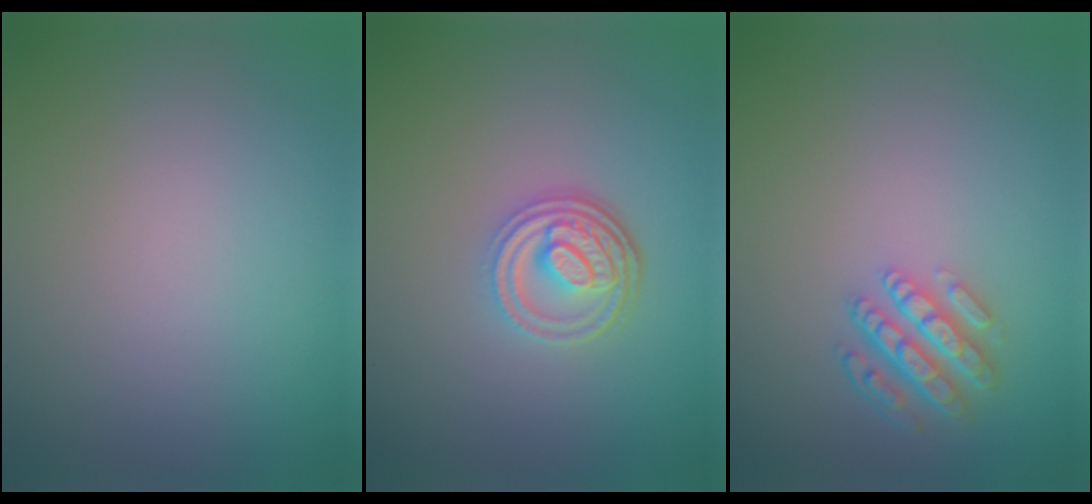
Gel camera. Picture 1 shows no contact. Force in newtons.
{"total": 4.4, "press": 3.3, "slide": 2.8}
{"total": 4.2, "press": 3.4, "slide": 2.5}